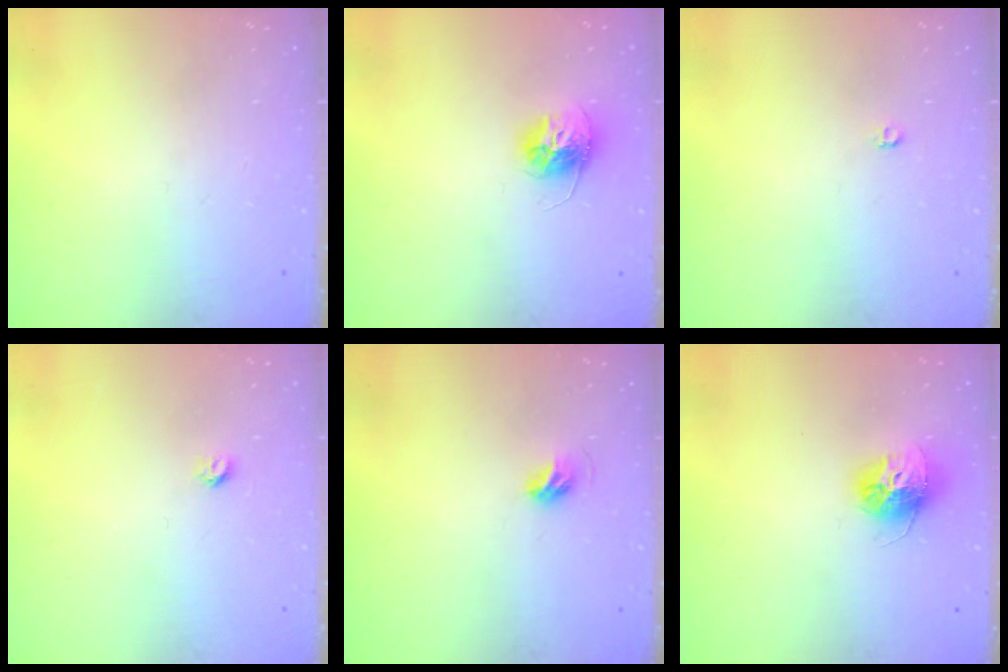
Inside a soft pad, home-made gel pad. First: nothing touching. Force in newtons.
{"total": 11.9, "press": 11.9, "slide": 1.0}
{"total": 3.5, "press": 3.4, "slide": 0.3}
{"total": 3.6, "press": 3.6, "slide": 0.3}
{"total": 5.3, "press": 5.2, "slide": 0.9}
{"total": 12.1, "press": 12.0, "slide": 1.0}